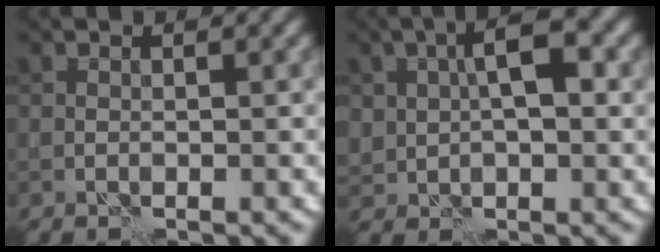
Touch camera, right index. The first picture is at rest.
{"total": 6.1, "force": [1.7, 3.2, 4.9], "torque": [-0.088, 0.010, 0.025]}